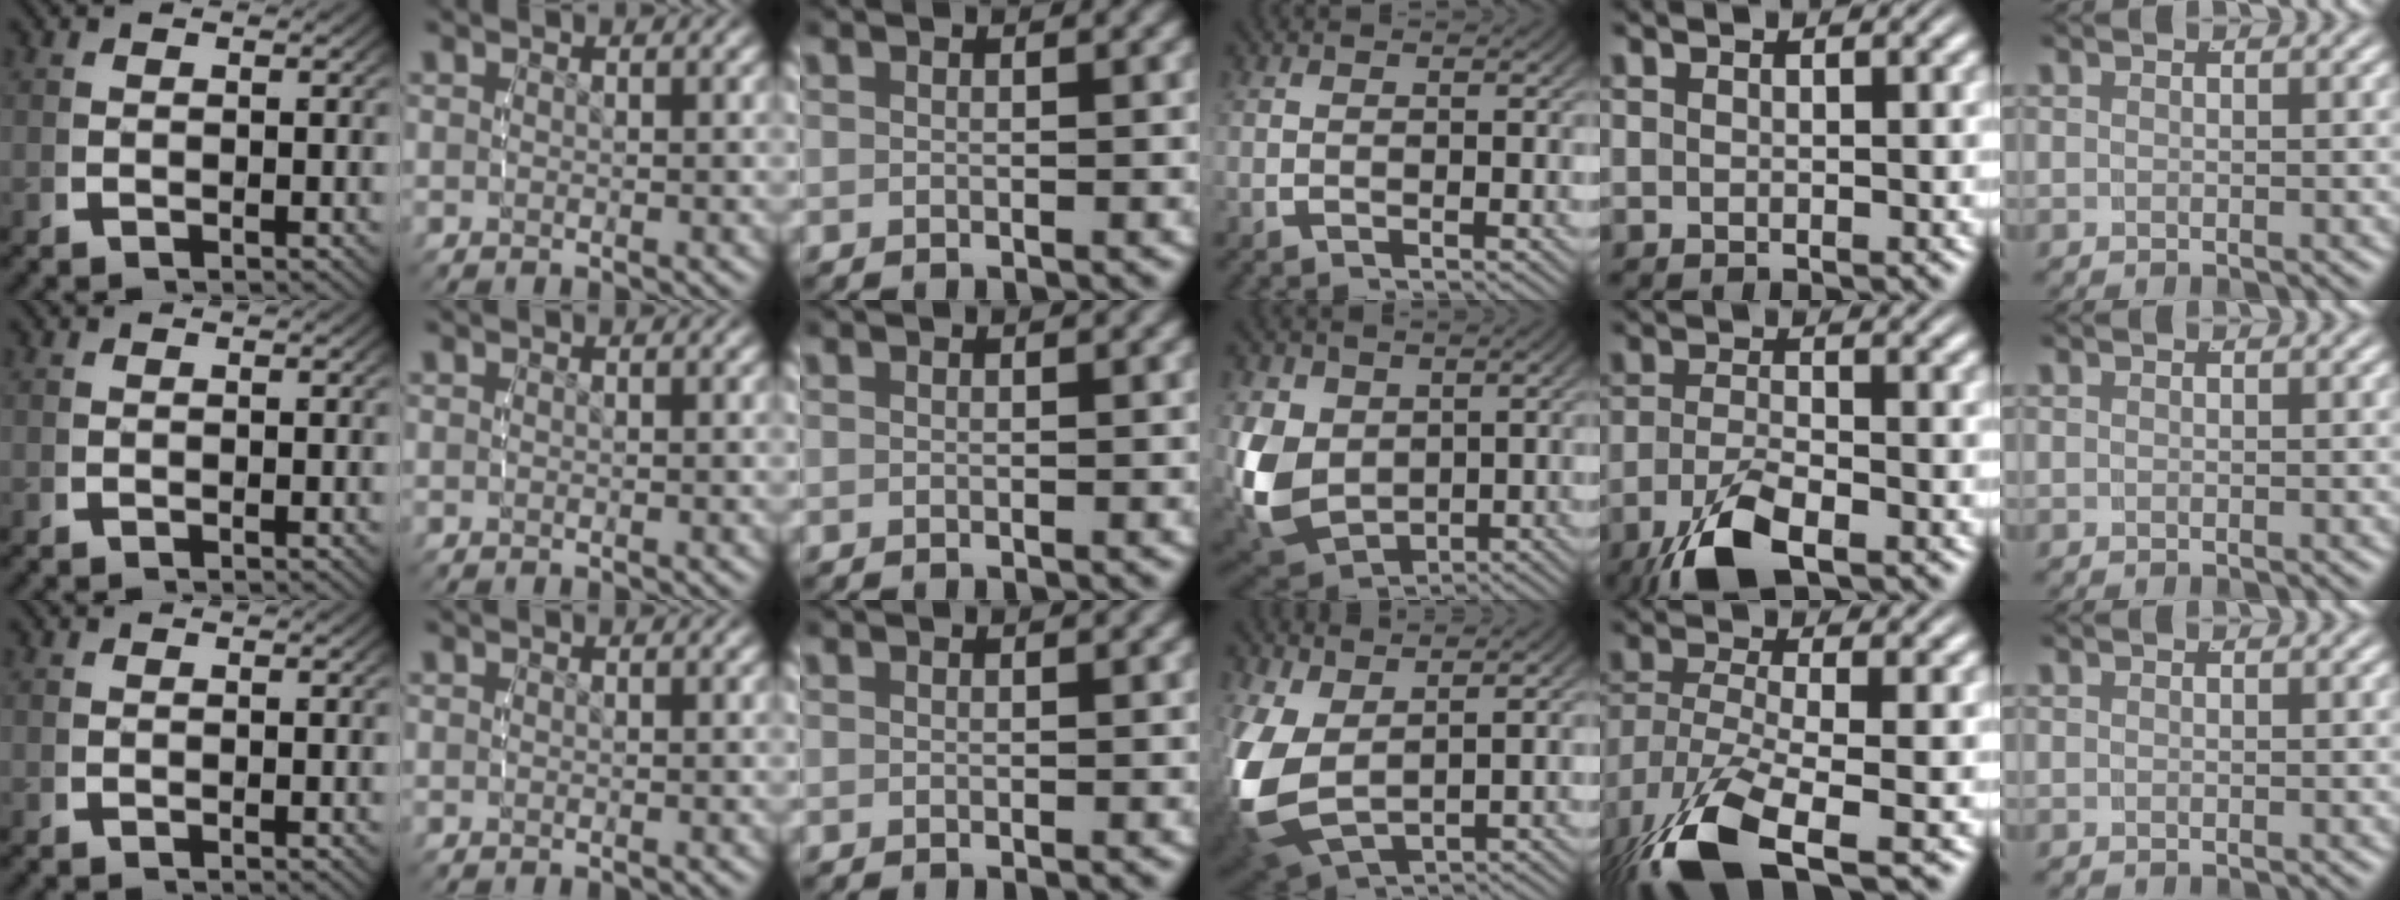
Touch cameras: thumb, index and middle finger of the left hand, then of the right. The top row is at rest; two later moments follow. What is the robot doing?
{"motion": "lift_and_place", "object": "pen"}